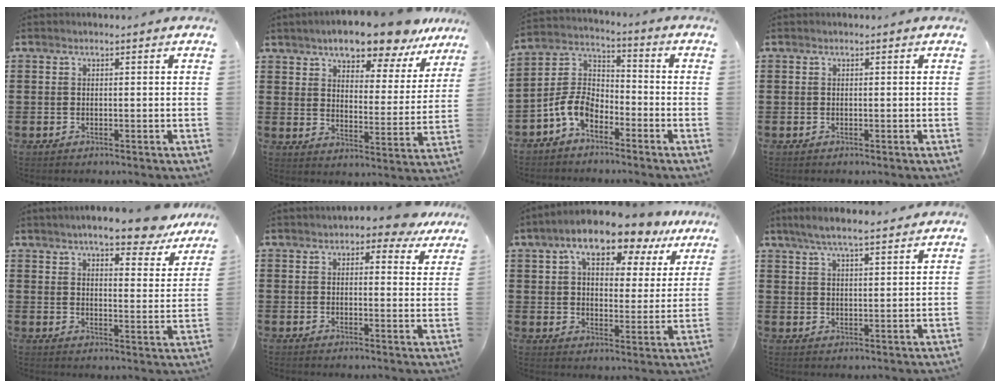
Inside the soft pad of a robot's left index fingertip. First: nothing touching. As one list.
[{"total": 9.9, "force": [8.7, 1.9, 4.3], "torque": [-0.091, -0.041, 0.152]}, {"total": 7.5, "force": [-4.8, 4.1, 4.0], "torque": [-0.115, 0.000, -0.103]}, {"total": 0.0}, {"total": 7.8, "force": [6.8, 0.9, 3.6], "torque": [-0.069, -0.031, 0.117]}, {"total": 3.7, "force": [3.1, 1.4, 1.5], "torque": [-0.025, -0.007, 0.053]}, {"total": 10.7, "force": [8.4, 3.3, 5.7], "torque": [-0.112, -0.027, 0.145]}, {"total": 5.4, "force": [4.6, 0.6, 2.8], "torque": [-0.065, -0.009, 0.083]}]